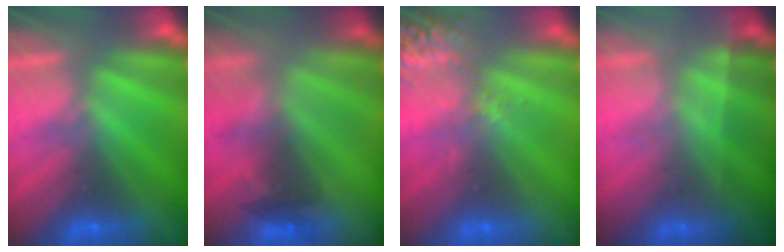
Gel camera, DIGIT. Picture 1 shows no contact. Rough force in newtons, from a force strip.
{"total": 2.3}
{"total": 2.6}
{"total": 1.8}